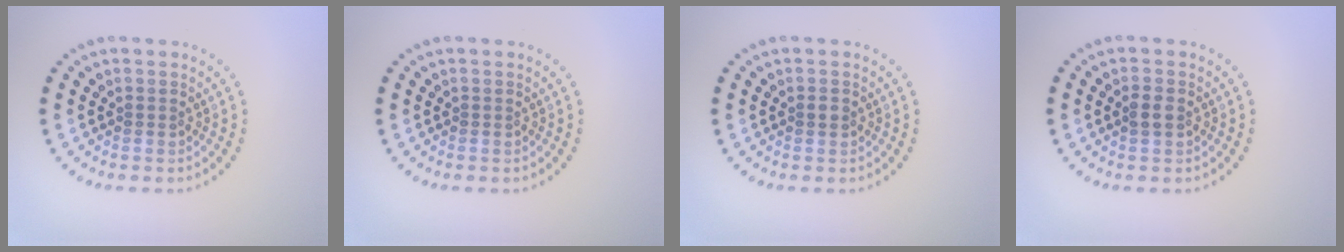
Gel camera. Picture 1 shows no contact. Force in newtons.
{"total": 0.0}
{"total": 1.0, "press": 1.0, "slide": 0.2}
{"total": 1.5, "press": 1.5, "slide": 0.0}